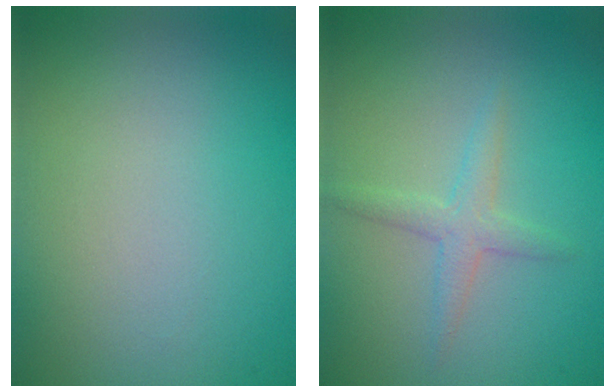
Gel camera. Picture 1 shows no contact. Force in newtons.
{"total": 2.0, "press": 2.0, "slide": 0.1}